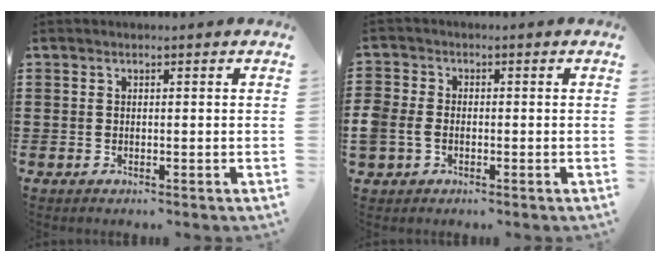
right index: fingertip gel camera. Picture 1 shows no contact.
{"total": 2.9, "force": [-1.0, 2.2, 1.6], "torque": [-0.053, -0.004, -0.026]}